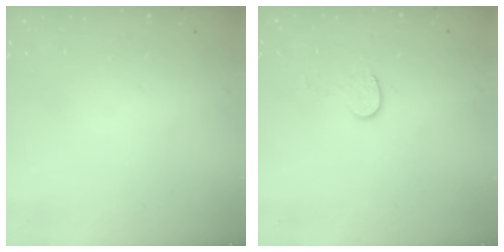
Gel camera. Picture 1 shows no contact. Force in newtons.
{"total": 5.4, "press": 5.4, "slide": 0.5}